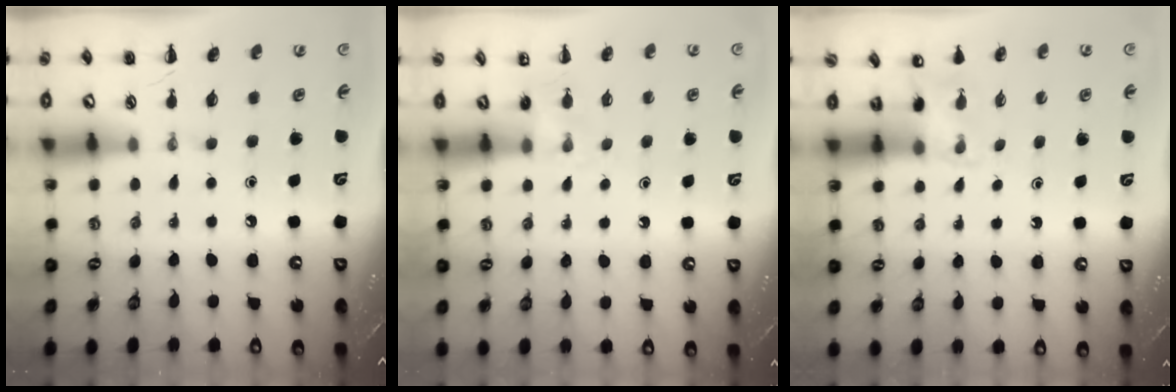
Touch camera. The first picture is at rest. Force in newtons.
{"total": 3.8, "press": 3.7, "slide": 1.1}
{"total": 2.5, "press": 2.4, "slide": 0.9}